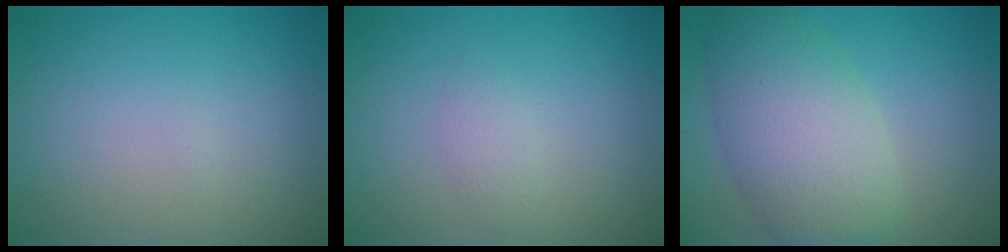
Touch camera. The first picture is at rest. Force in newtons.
{"total": 1.1, "press": 1.1, "slide": 0.1}
{"total": 7.5, "press": 7.5, "slide": 0.4}